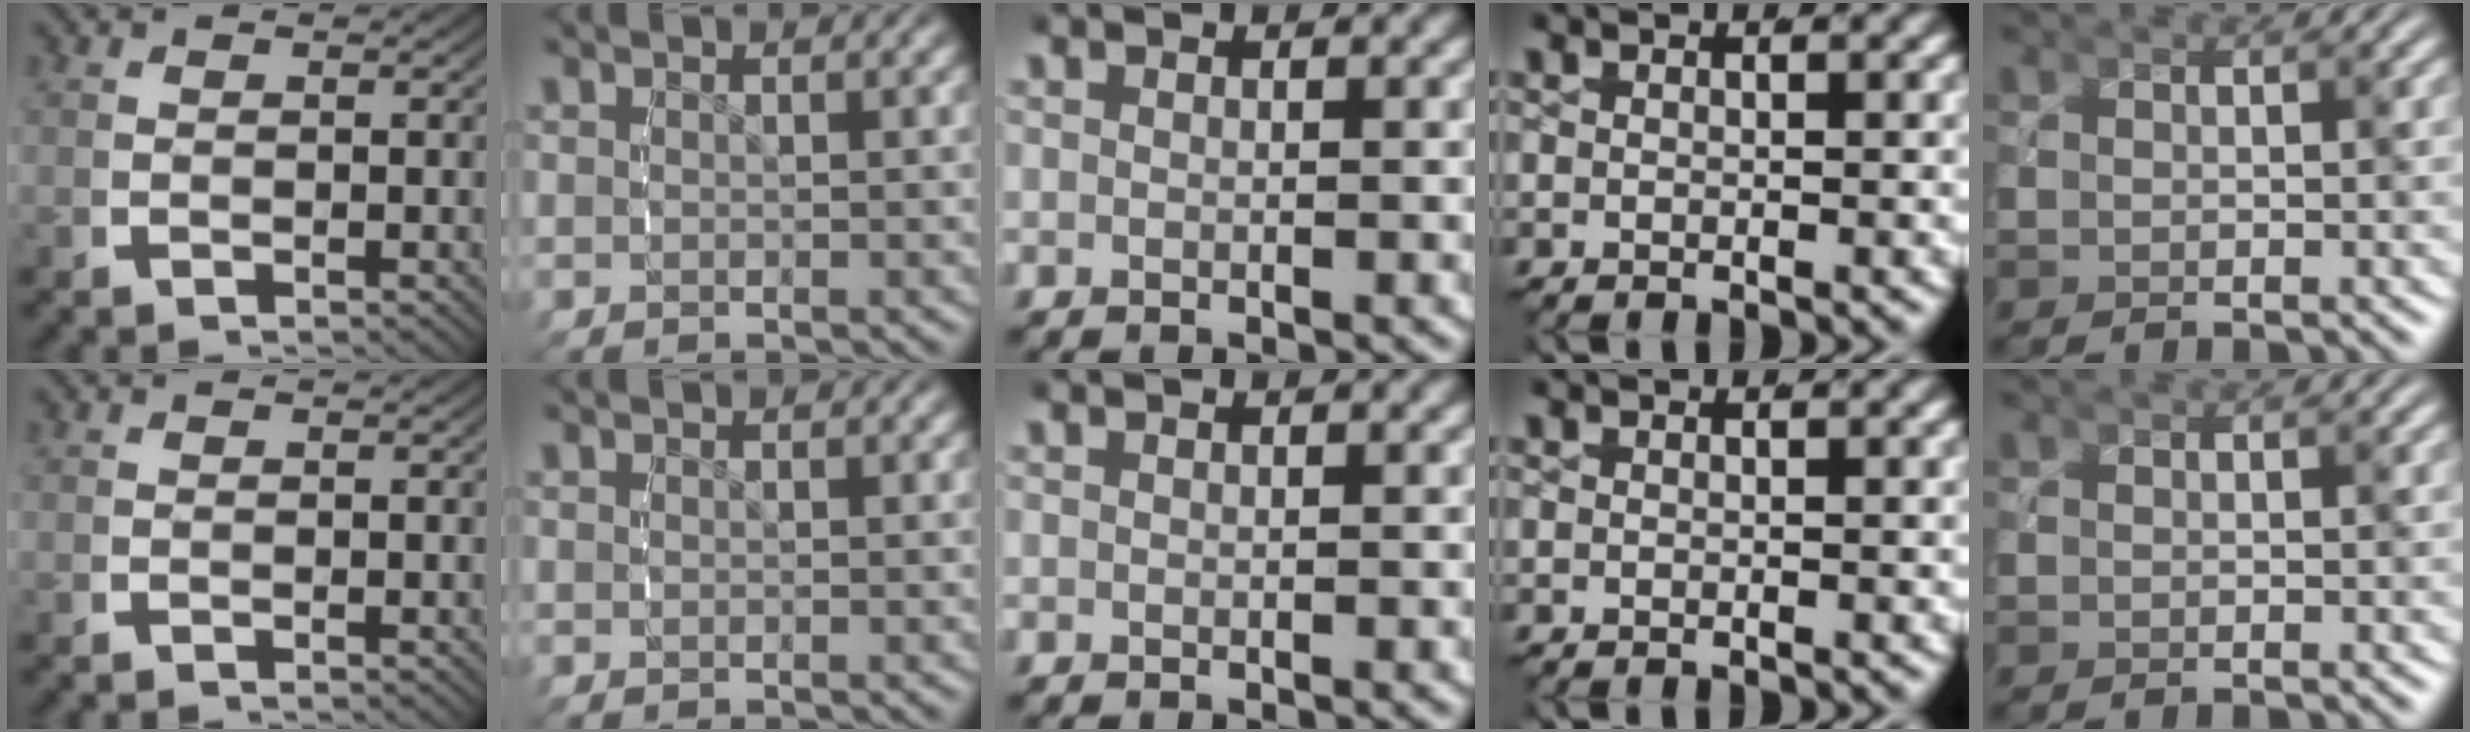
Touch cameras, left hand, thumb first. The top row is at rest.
{}